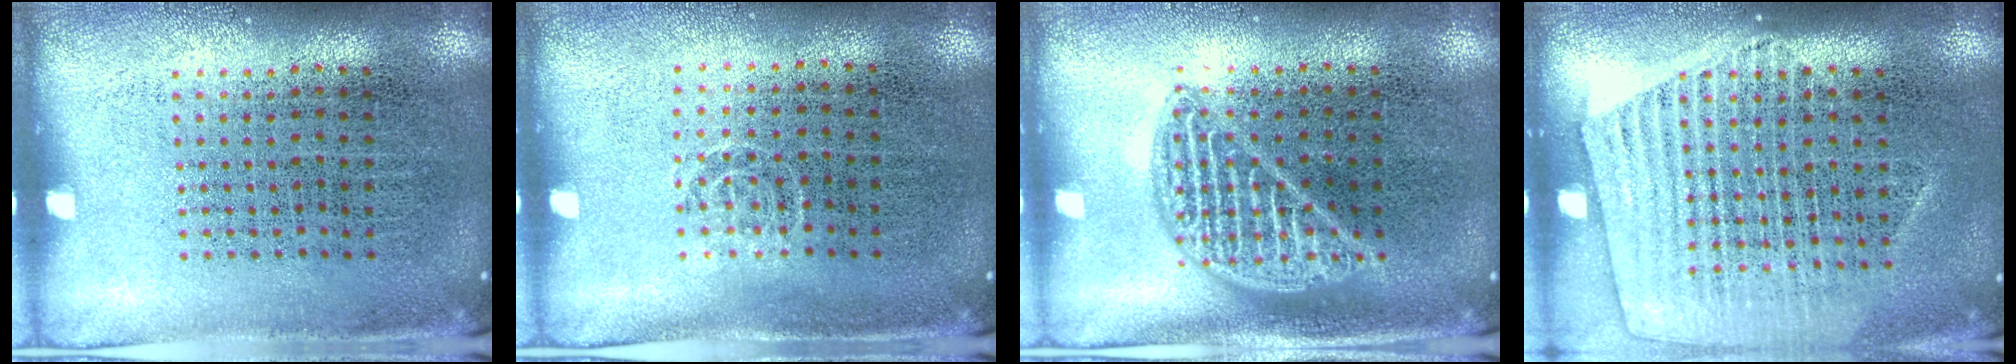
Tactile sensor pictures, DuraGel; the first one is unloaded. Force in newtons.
{"total": 0.6, "press": 0.4, "slide": 0.4}
{"total": 2.3, "press": 2.2, "slide": 0.3}
{"total": 1.5, "press": 1.5, "slide": 0.4}